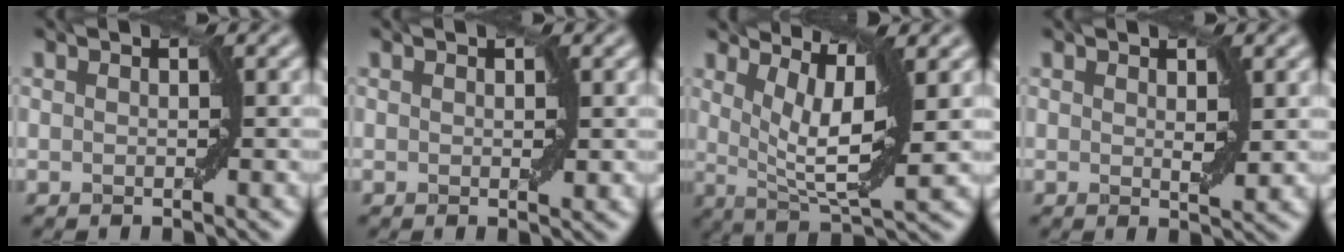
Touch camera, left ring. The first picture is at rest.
{"total": 0.7, "force": [0.2, 0.3, 0.6], "torque": [-0.006, -0.003, 0.004]}
{"total": 6.5, "force": [2.4, 1.6, 5.8], "torque": [-0.095, -0.008, 0.044]}
{"total": 1.4, "force": [0.7, 0.3, 1.2], "torque": [-0.015, -0.007, 0.015]}